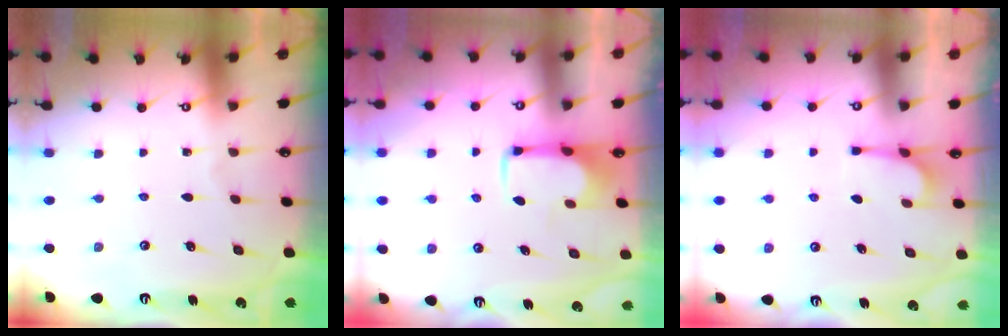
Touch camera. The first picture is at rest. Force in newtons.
{"total": 1.9, "press": 1.9, "slide": 0.5}
{"total": 1.0, "press": 0.3, "slide": 1.0}